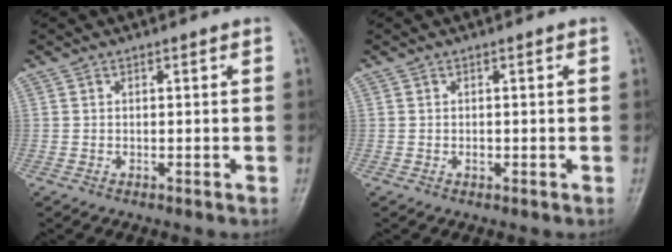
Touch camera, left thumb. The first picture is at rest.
{"total": 0.9, "force": [-0.1, 0.6, 0.6], "torque": [-0.004, 0.001, -0.003]}